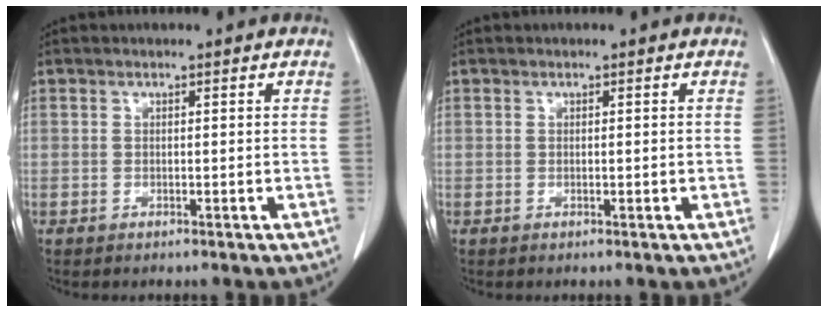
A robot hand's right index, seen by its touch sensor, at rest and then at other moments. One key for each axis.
{"total": 0.7, "fx": -0.1, "fy": 0.3, "fz": 0.6, "tx": -0.020, "ty": 0.001, "tz": 0.001}